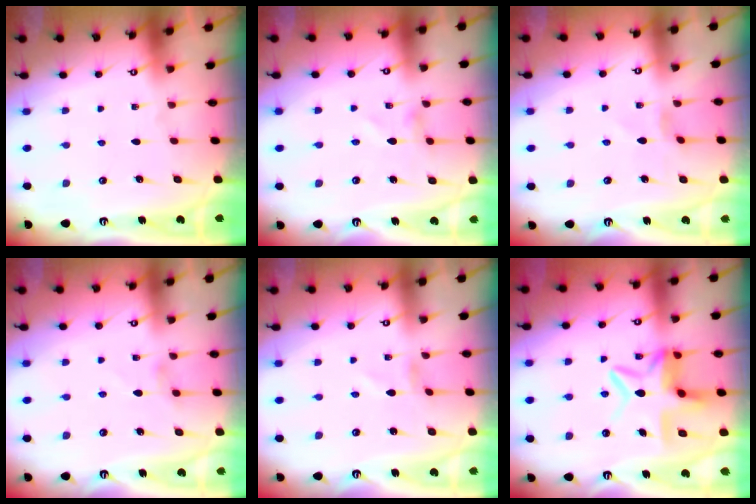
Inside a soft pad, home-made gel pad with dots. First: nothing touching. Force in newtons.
{"total": 0.7, "press": 0.7, "slide": 0.1}
{"total": 2.5, "press": 2.5, "slide": 0.5}
{"total": 0.9, "press": 0.9, "slide": 0.3}
{"total": 0.9, "press": 0.8, "slide": 0.1}
{"total": 10.8, "press": 10.7, "slide": 1.2}